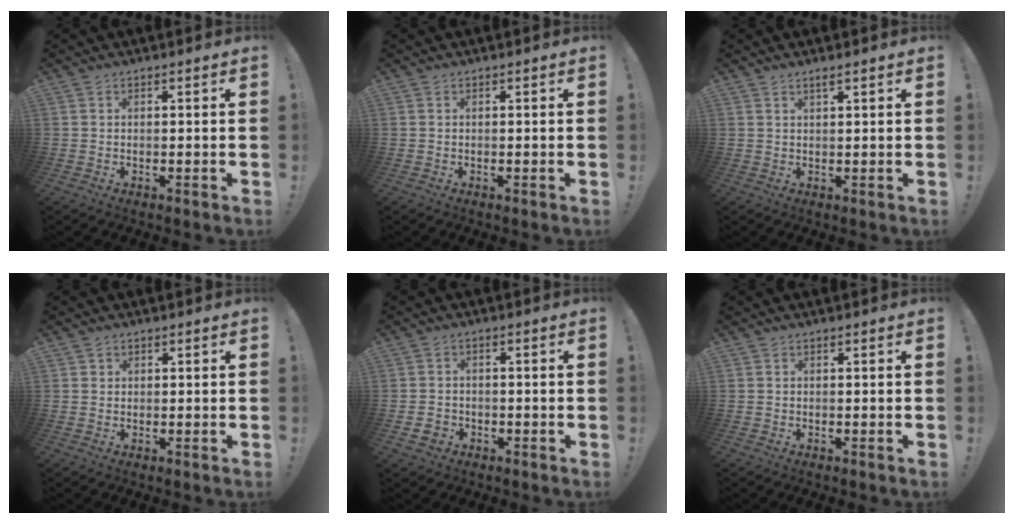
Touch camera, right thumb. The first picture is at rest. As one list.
[{"total": 0.0}, {"total": 1.7, "force": [1.3, 0.0, 1.1], "torque": [-0.015, -0.006, 0.022]}, {"total": 1.2, "force": [0.7, 1.0, 0.1], "torque": [0.006, -0.001, 0.013]}, {"total": 3.3, "force": [-1.7, 2.7, 0.8], "torque": [-0.014, 0.005, -0.031]}, {"total": 0.0}]